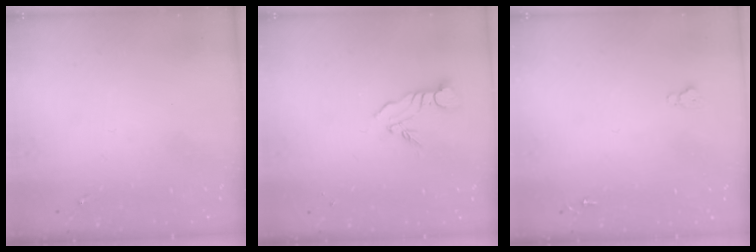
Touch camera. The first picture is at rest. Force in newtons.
{"total": 4.9, "press": 4.9, "slide": 0.1}
{"total": 2.6, "press": 2.5, "slide": 0.3}